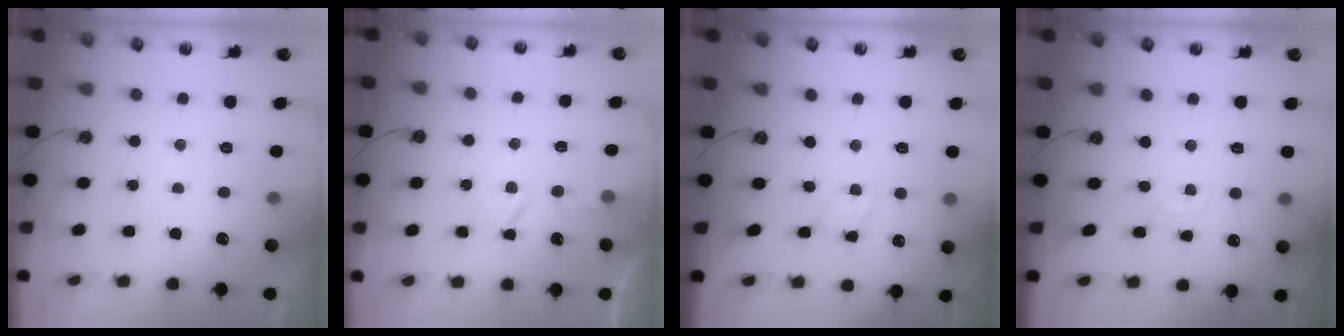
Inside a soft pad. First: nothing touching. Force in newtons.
{"total": 3.7, "press": 3.6, "slide": 0.7}
{"total": 3.1, "press": 3.1, "slide": 0.4}
{"total": 2.4, "press": 2.4, "slide": 0.4}